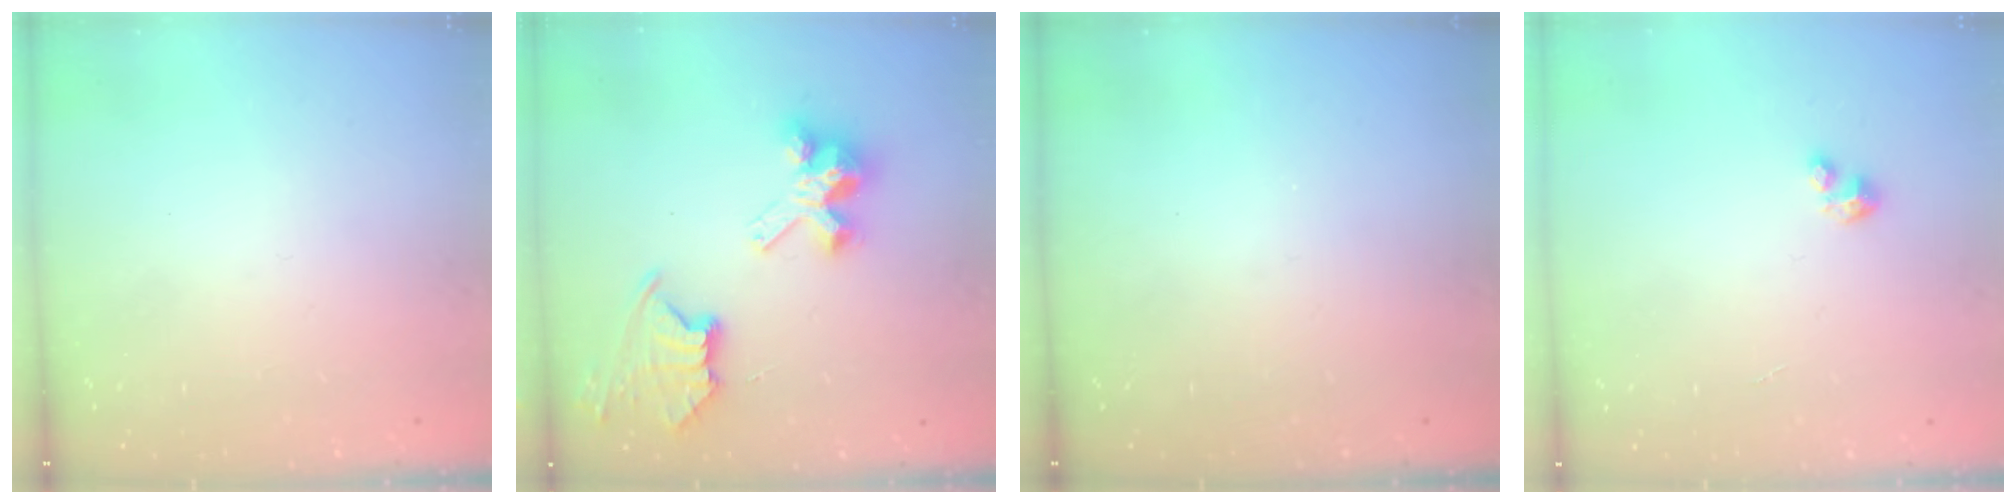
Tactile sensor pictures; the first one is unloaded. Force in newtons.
{"total": 9.8, "press": 9.8, "slide": 0.7}
{"total": 0.0}
{"total": 2.0, "press": 2.0, "slide": 0.2}